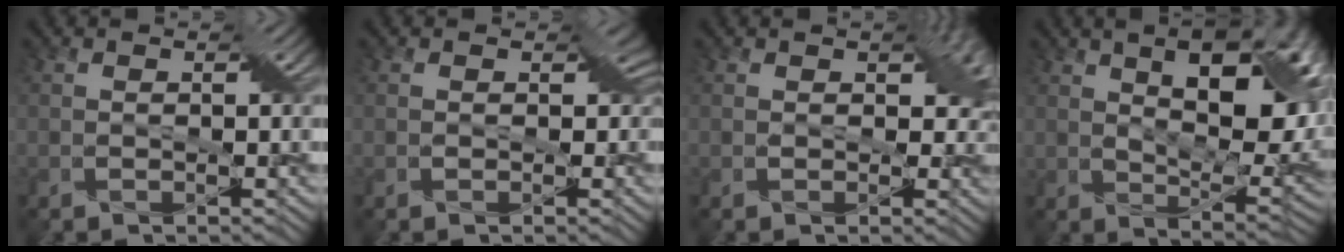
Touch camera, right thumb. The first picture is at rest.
{"total": 2.1, "force": [0.3, 1.8, 1.1], "torque": [-0.019, 0.000, -0.002]}
{"total": 4.1, "force": [1.0, 2.6, 3.0], "torque": [-0.037, 0.004, 0.013]}
{"total": 15.6, "force": [5.2, 7.6, 12.6], "torque": [-0.180, 0.008, 0.085]}